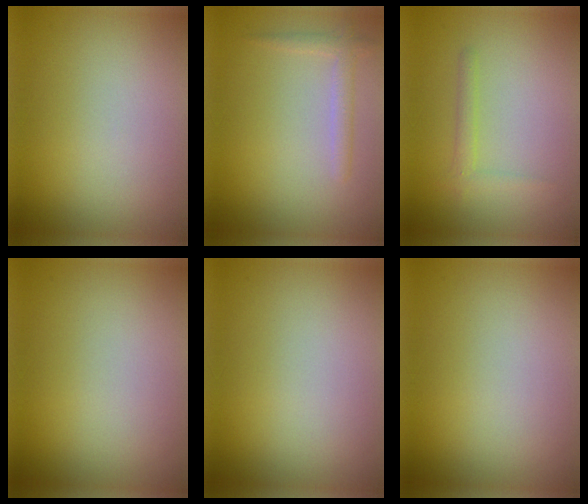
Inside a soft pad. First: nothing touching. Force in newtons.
{"total": 1.7, "press": 1.6, "slide": 0.1}
{"total": 1.1, "press": 1.1, "slide": 0.1}
{"total": 0.0}
{"total": 0.0}
{"total": 0.0}